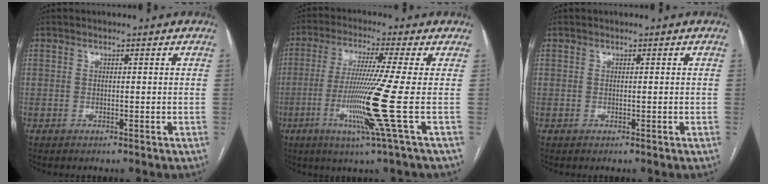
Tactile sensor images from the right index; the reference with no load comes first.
{"total": 11.8, "force": [-3.1, -2.9, 11.0], "torque": [-0.217, -0.033, -0.061]}
{"total": 0.0}